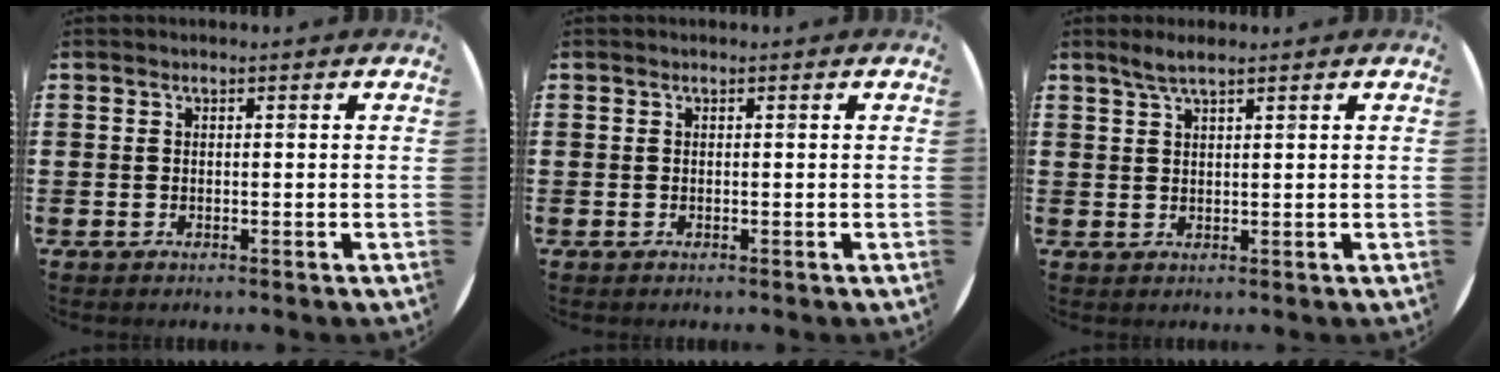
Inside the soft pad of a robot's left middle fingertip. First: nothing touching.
{"total": 0.0}
{"total": 2.4, "force": [1.9, 0.1, 1.4], "torque": [-0.030, 0.003, 0.034]}